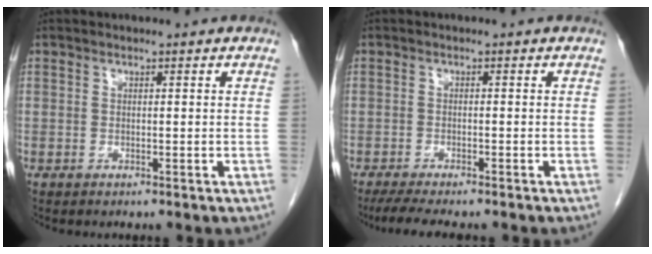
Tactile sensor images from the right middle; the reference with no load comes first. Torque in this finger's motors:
{"motor_torque": [0.35, -0.30, 0.06, 0.02]}